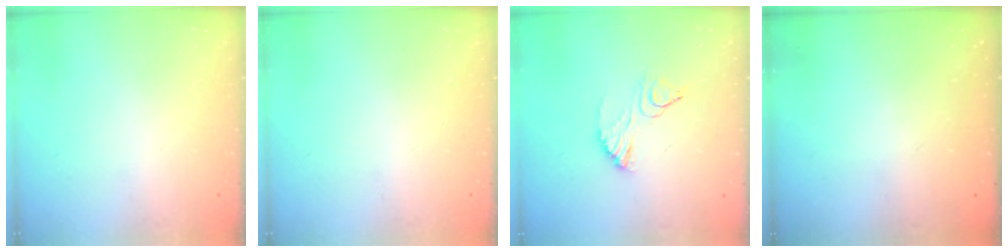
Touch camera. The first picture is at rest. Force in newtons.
{"total": 0.0}
{"total": 11.6, "press": 11.6, "slide": 0.9}
{"total": 3.3, "press": 3.3, "slide": 0.1}